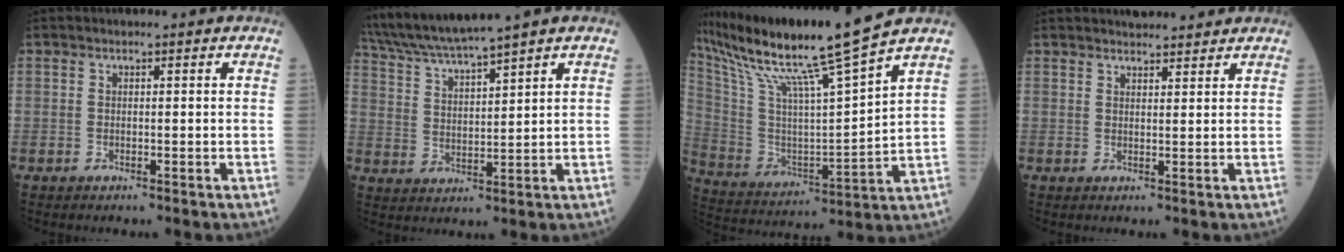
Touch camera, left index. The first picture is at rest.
{"total": 10.1, "force": [9.1, -1.3, 4.3], "torque": [-0.085, 0.008, 0.176]}
{"total": 18.1, "force": [14.6, -2.2, 10.4], "torque": [-0.204, -0.014, 0.264]}
{"total": 6.0, "force": [5.7, 1.1, 1.6], "torque": [-0.016, 0.020, 0.071]}